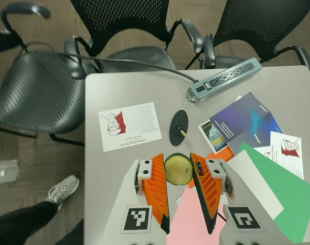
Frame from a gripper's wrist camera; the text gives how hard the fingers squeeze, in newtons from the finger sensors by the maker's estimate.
{"total": 6.3, "left": 5.7, "right": 6.8}